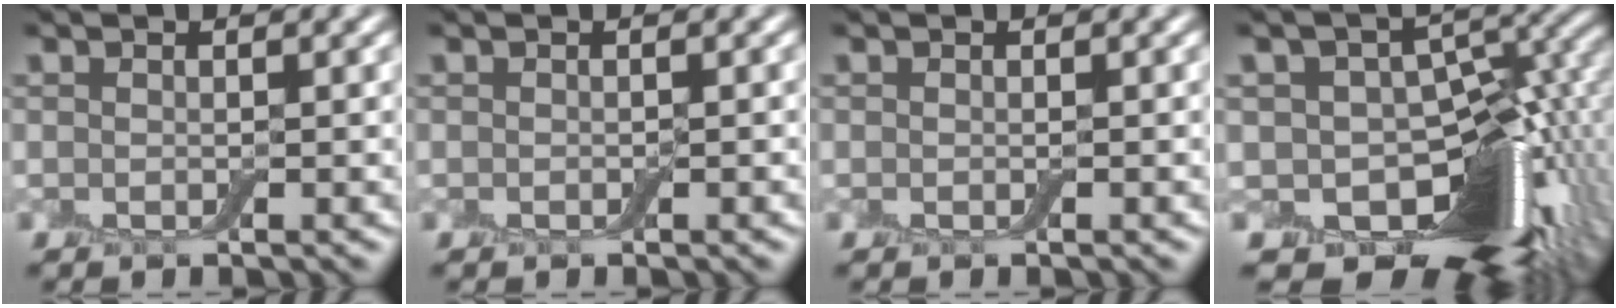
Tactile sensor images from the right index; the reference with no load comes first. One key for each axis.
{"total": 0.0}
{"total": 0.0}
{"total": 13.4, "fx": -4.5, "fy": 7.1, "fz": 10.4, "tx": -0.129, "ty": -0.010, "tz": -0.059}